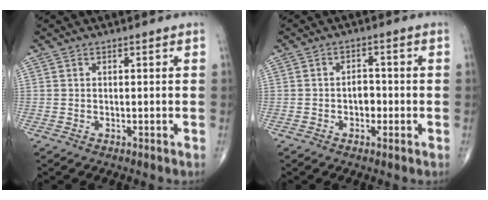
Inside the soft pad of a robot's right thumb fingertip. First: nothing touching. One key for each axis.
{"total": 3.3, "fx": -0.8, "fy": 2.2, "fz": 2.3, "tx": -0.019, "ty": 0.011, "tz": -0.016}